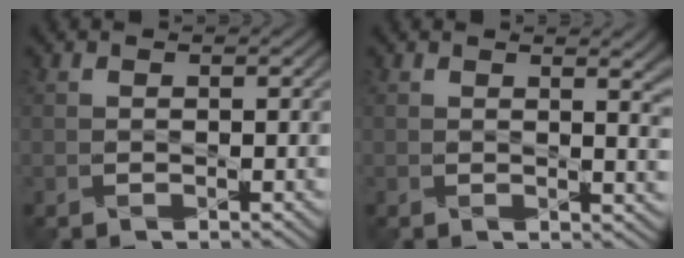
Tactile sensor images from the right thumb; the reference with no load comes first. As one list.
[{"total": 4.4, "force": [1.6, 1.4, 3.8], "torque": [-0.046, -0.001, 0.026]}]